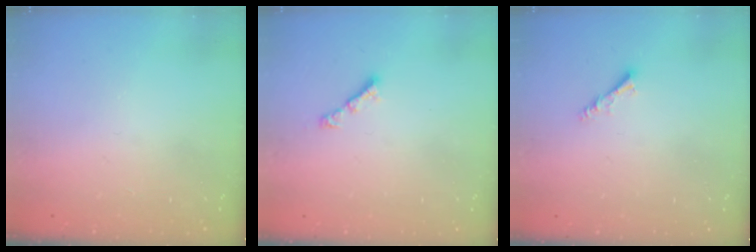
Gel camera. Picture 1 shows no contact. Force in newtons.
{"total": 2.8, "press": 2.8, "slide": 0.7}
{"total": 3.0, "press": 2.9, "slide": 0.6}